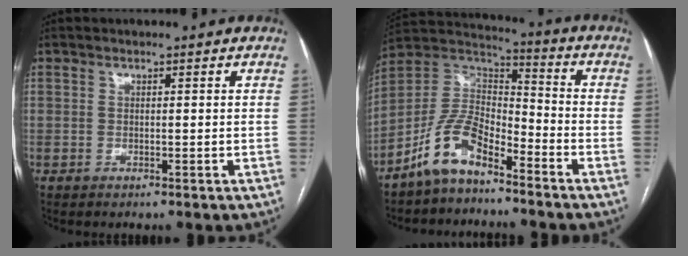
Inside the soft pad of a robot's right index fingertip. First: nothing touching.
{"total": 10.6, "force": [-7.5, 4.3, 6.2], "torque": [-0.135, 0.025, -0.149]}